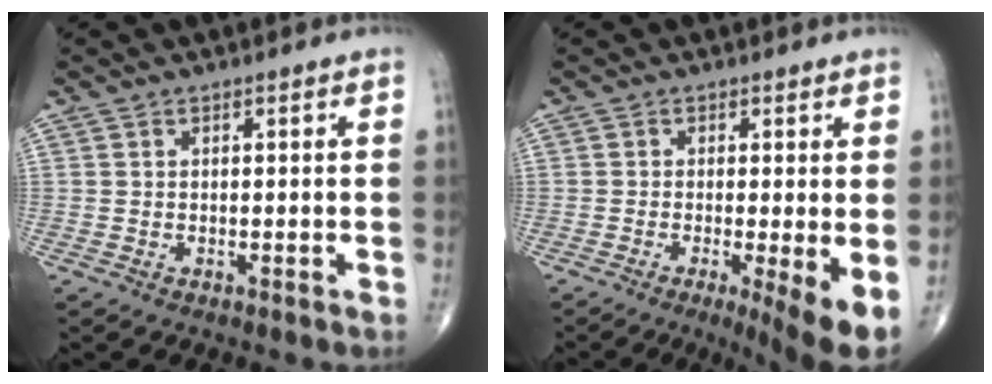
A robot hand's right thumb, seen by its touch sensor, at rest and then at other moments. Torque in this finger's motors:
{"motor_torque": [0.00, 0.51, 0.19, 0.06, 0.10]}